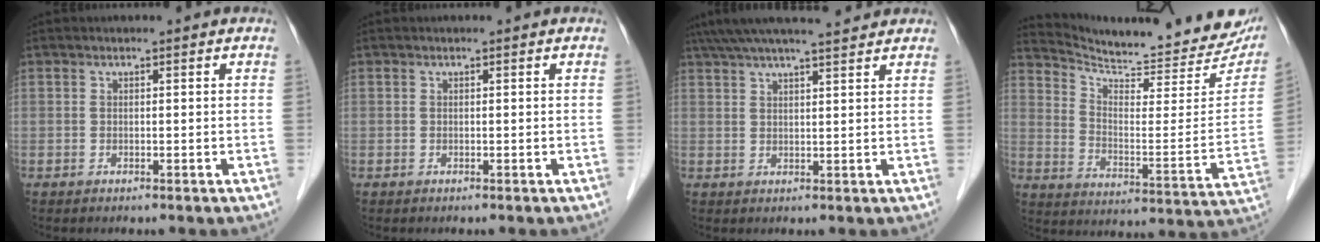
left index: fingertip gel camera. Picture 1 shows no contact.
{"total": 0.0}
{"total": 12.7, "force": [11.2, 0.8, 5.8], "torque": [-0.104, 0.036, 0.166]}
{"total": 23.8, "force": [21.8, 4.0, 8.4], "torque": [-0.135, -0.078, 0.287]}